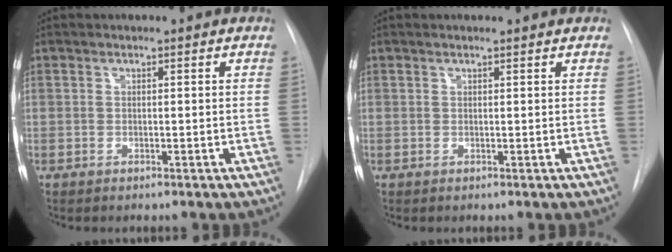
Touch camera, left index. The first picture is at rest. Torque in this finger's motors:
{"motor_torque": [-0.39, -0.18, -0.64, 0.02]}